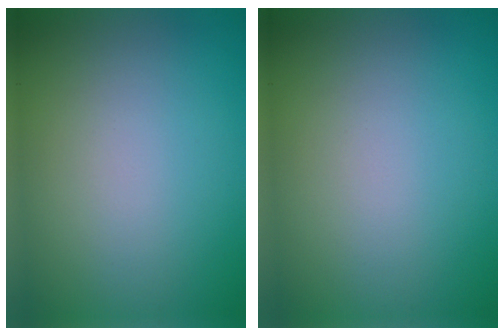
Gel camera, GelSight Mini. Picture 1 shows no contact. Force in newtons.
{"total": 0.0}